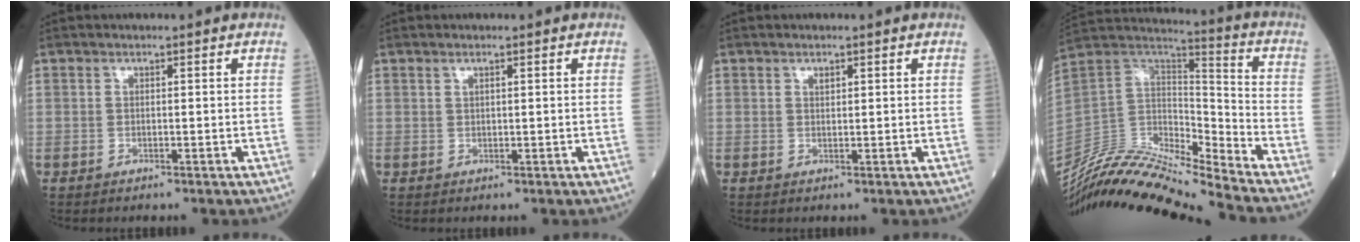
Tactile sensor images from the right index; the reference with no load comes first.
{"total": 0.7, "force": [0.5, 0.0, 0.5], "torque": [-0.010, 0.002, 0.010]}
{"total": 0.8, "force": [0.5, 0.3, 0.5], "torque": [-0.009, -0.002, 0.010]}
{"total": 20.3, "force": [-19.3, 0.2, 6.4], "torque": [-0.126, 0.034, -0.343]}